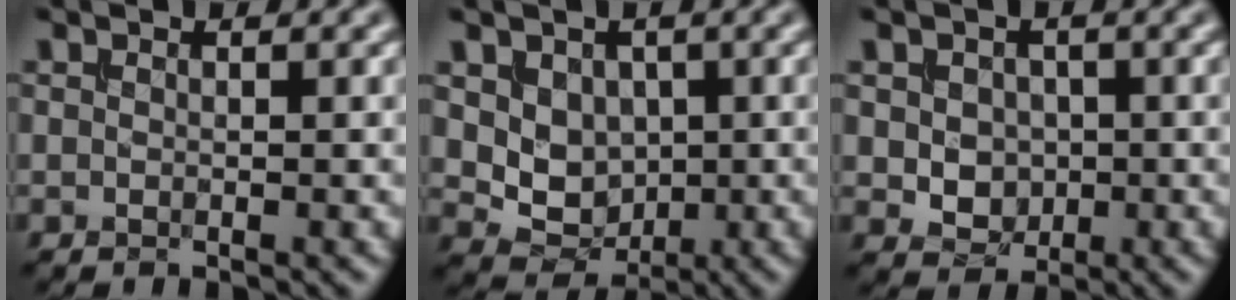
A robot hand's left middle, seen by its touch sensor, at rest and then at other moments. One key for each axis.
{"total": 4.3, "fx": 0.8, "fy": 3.6, "fz": 2.3, "tx": -0.045, "ty": -0.011, "tz": 0.019}
{"total": 2.9, "fx": -0.1, "fy": 2.4, "fz": 1.6, "tx": -0.029, "ty": -0.004, "tz": -0.001}